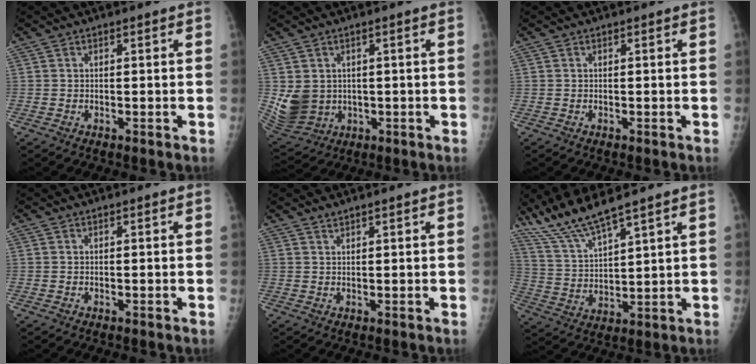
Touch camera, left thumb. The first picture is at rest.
{"total": 7.8, "force": [0.6, 6.6, 4.0], "torque": [-0.071, -0.015, 0.034]}
{"total": 0.0}
{"total": 0.0}
{"total": 1.3, "force": [1.2, 0.1, 0.5], "torque": [-0.005, -0.004, 0.024]}
{"total": 10.5, "force": [8.7, 0.7, 5.7], "torque": [-0.120, -0.038, 0.183]}